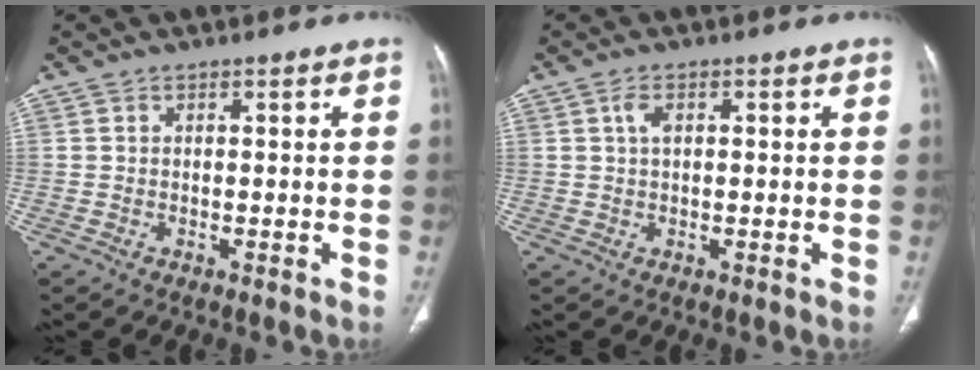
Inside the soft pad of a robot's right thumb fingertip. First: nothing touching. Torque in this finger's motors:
{"motor_torque": [0.68, 0.47, 0.25, -0.10, 0.00]}